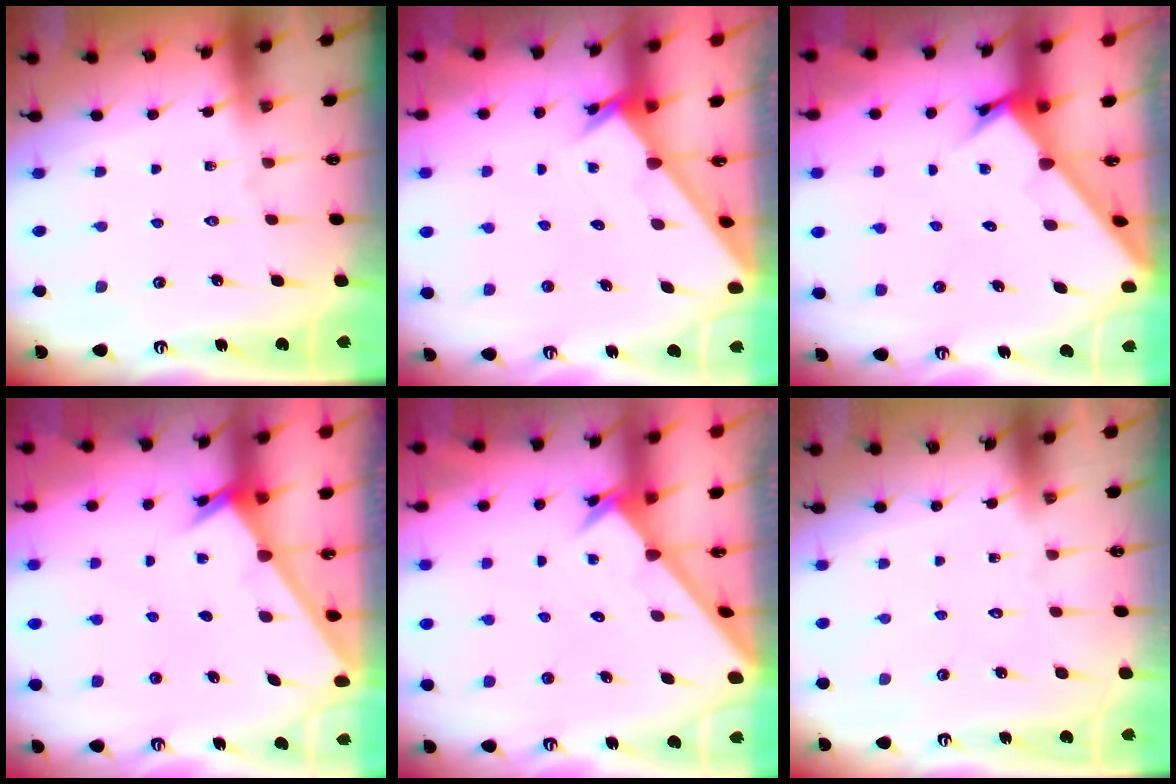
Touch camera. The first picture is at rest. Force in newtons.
{"total": 1.5, "press": 1.5, "slide": 0.1}
{"total": 2.9, "press": 2.9, "slide": 0.2}
{"total": 2.6, "press": 2.6, "slide": 0.2}
{"total": 2.4, "press": 2.4, "slide": 0.2}
{"total": 1.6, "press": 1.6, "slide": 0.1}